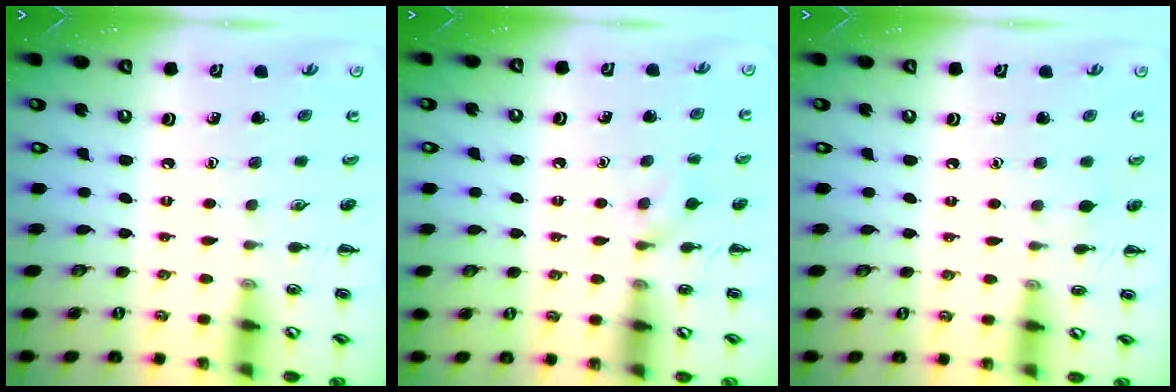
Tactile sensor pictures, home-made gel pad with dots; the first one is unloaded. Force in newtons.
{"total": 3.7, "press": 3.4, "slide": 1.4}
{"total": 2.8, "press": 2.6, "slide": 1.1}